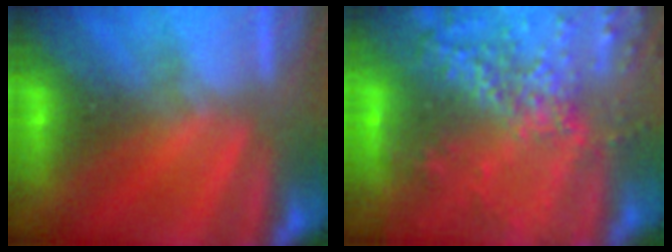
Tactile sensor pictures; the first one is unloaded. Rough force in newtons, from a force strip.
{"total": 5.8}